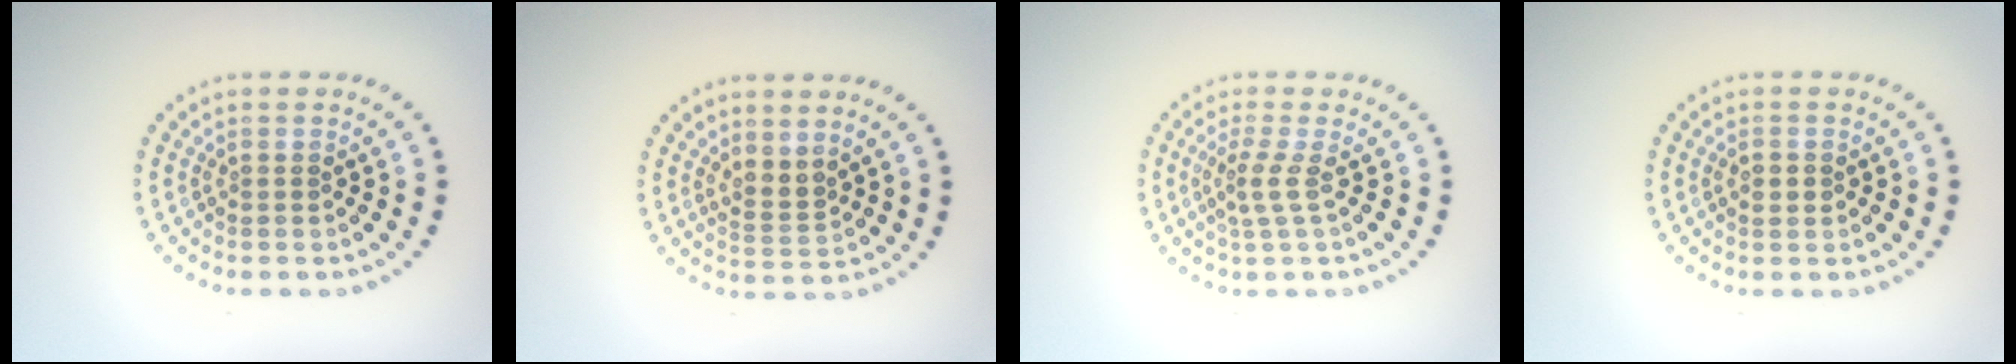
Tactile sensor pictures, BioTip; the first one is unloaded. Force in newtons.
{"total": 2.0, "press": 1.4, "slide": 1.4}
{"total": 2.1, "press": 1.4, "slide": 1.6}
{"total": 1.0, "press": 1.0, "slide": 0.1}